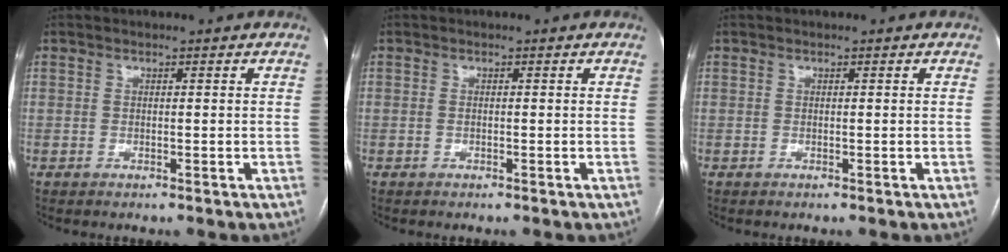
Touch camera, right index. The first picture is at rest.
{"total": 0.0}
{"total": 0.0}